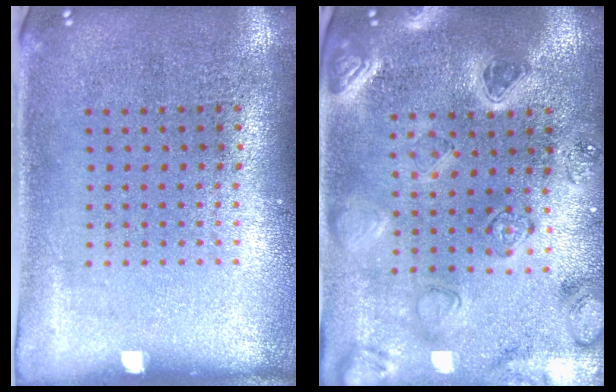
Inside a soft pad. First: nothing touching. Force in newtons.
{"total": 2.2, "press": 2.2, "slide": 0.2}